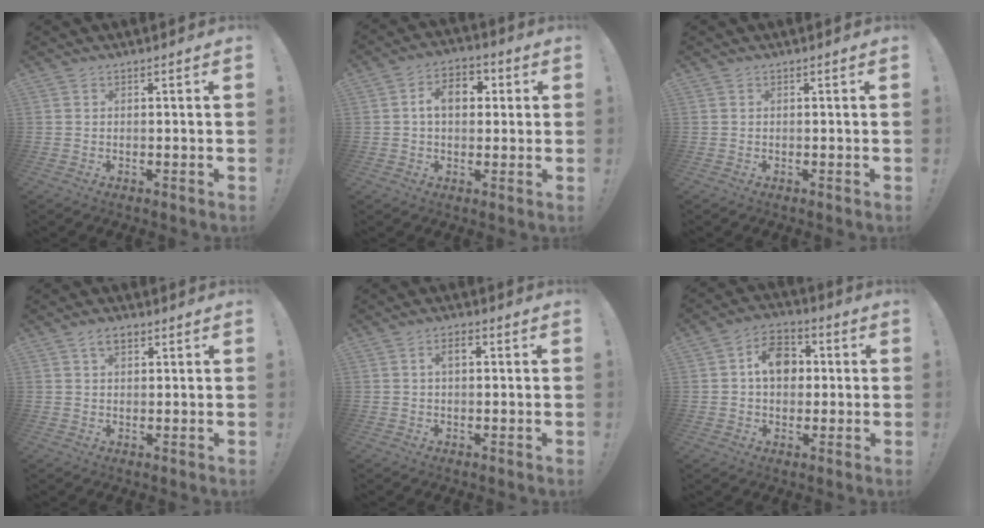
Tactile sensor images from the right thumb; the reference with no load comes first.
{"total": 9.1, "force": [1.7, 6.2, 6.4], "torque": [-0.089, 0.010, 0.028]}
{"total": 0.0}
{"total": 3.9, "force": [1.9, 2.3, 2.4], "torque": [-0.042, 0.003, 0.034]}
{"total": 3.2, "force": [0.9, 1.8, 2.5], "torque": [-0.039, 0.005, 0.009]}
{"total": 10.9, "force": [1.8, 8.6, 6.5], "torque": [-0.085, 0.005, 0.035]}